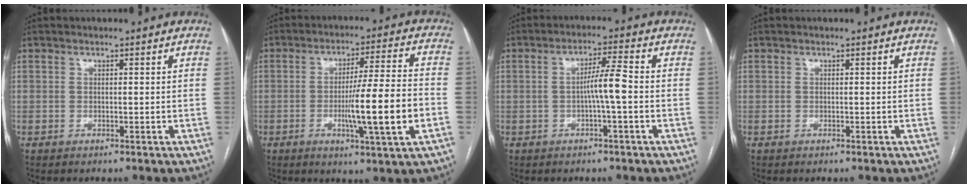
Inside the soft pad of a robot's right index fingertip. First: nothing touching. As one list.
[{"total": 12.7, "force": [-3.0, -0.4, 12.4], "torque": [-0.202, -0.009, -0.053]}, {"total": 4.9, "force": [-0.8, -0.2, 4.8], "torque": [-0.083, 0.007, -0.014]}, {"total": 0.0}]